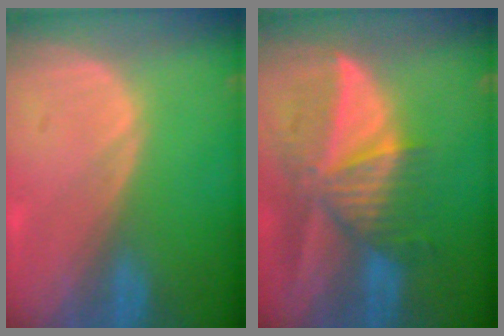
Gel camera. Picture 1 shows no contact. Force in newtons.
{"total": 9.6, "press": 8.4, "slide": 4.5}